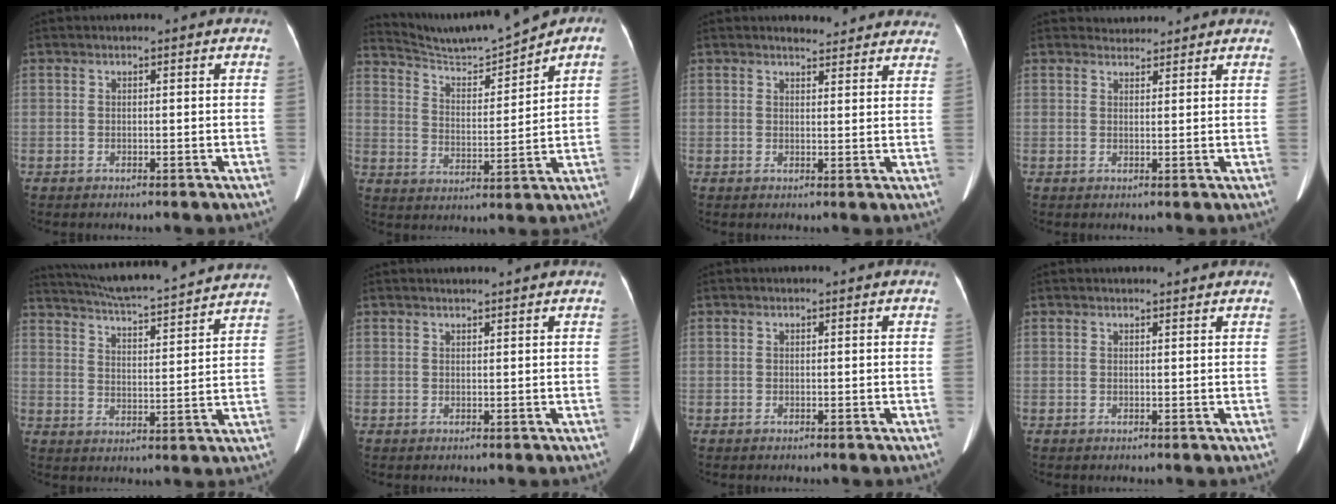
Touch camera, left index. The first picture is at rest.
{"total": 9.2, "force": [9.0, -0.3, 2.0], "torque": [-0.047, 0.004, 0.170]}
{"total": 8.4, "force": [8.0, 2.0, 1.5], "torque": [0.003, 0.001, 0.071]}
{"total": 2.3, "force": [2.2, 0.6, -0.3], "torque": [-0.001, 0.014, 0.034]}
{"total": 20.6, "force": [19.0, 0.8, 7.7], "torque": [-0.135, -0.002, 0.263]}
{"total": 2.2, "force": [2.0, -0.1, 0.7], "torque": [-0.009, 0.010, 0.029]}
{"total": 0.0}
{"total": 1.9, "force": [1.9, 0.1, 0.4], "torque": [-0.009, 0.003, 0.023]}